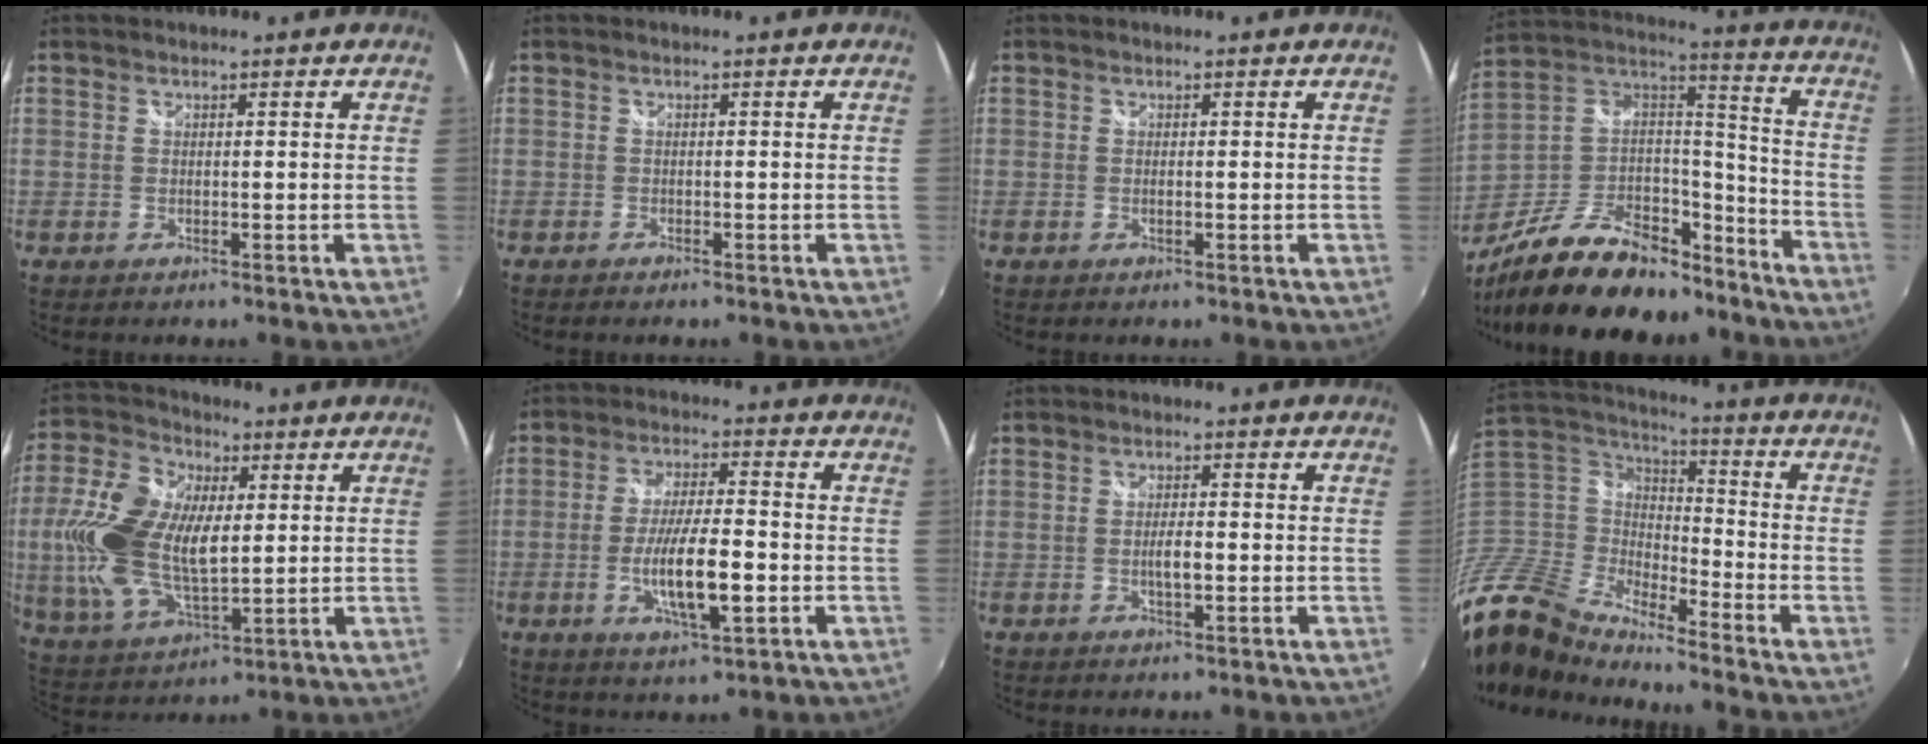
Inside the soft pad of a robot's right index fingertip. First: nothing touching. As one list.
[{"total": 1.0, "force": [-0.8, 0.4, 0.4], "torque": [-0.012, -0.003, -0.017]}, {"total": 0.6, "force": [-0.2, -0.1, 0.5], "torque": [-0.008, 0.002, -0.004]}, {"total": 27.4, "force": [-19.6, 12.7, 14.3], "torque": [-0.286, 0.029, -0.297]}, {"total": 18.2, "force": [1.8, 9.9, 15.1], "torque": [-0.317, 0.012, 0.040]}, {"total": 10.5, "force": [-2.9, 2.1, 9.8], "torque": [-0.184, -0.010, -0.048]}, {"total": 2.4, "force": [-0.6, 0.4, 2.3], "torque": [-0.042, 0.000, -0.010]}, {"total": 16.4, "force": [-12.5, 7.4, 7.6], "torque": [-0.186, -0.008, -0.258]}]